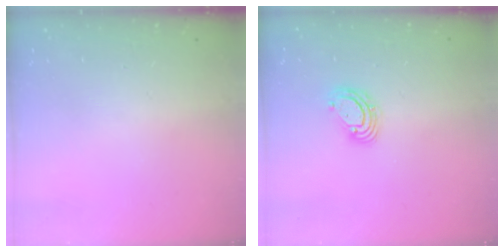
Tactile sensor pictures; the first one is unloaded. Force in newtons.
{"total": 5.7, "press": 5.6, "slide": 0.8}